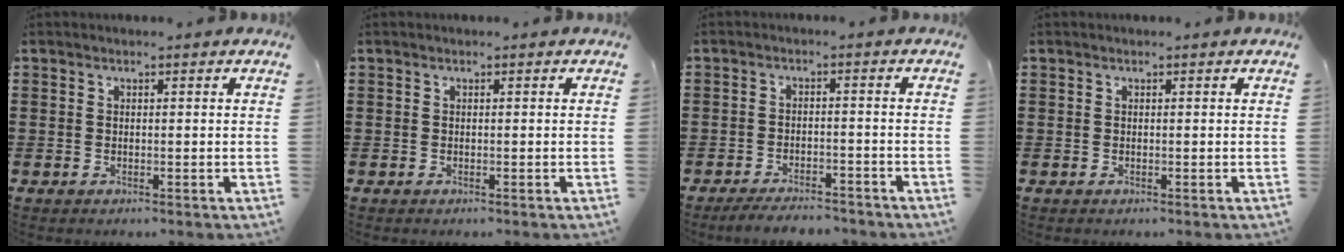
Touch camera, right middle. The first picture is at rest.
{"total": 0.0}
{"total": 3.5, "force": [-3.4, 0.5, 0.6], "torque": [-0.012, 0.003, -0.070]}
{"total": 0.0}